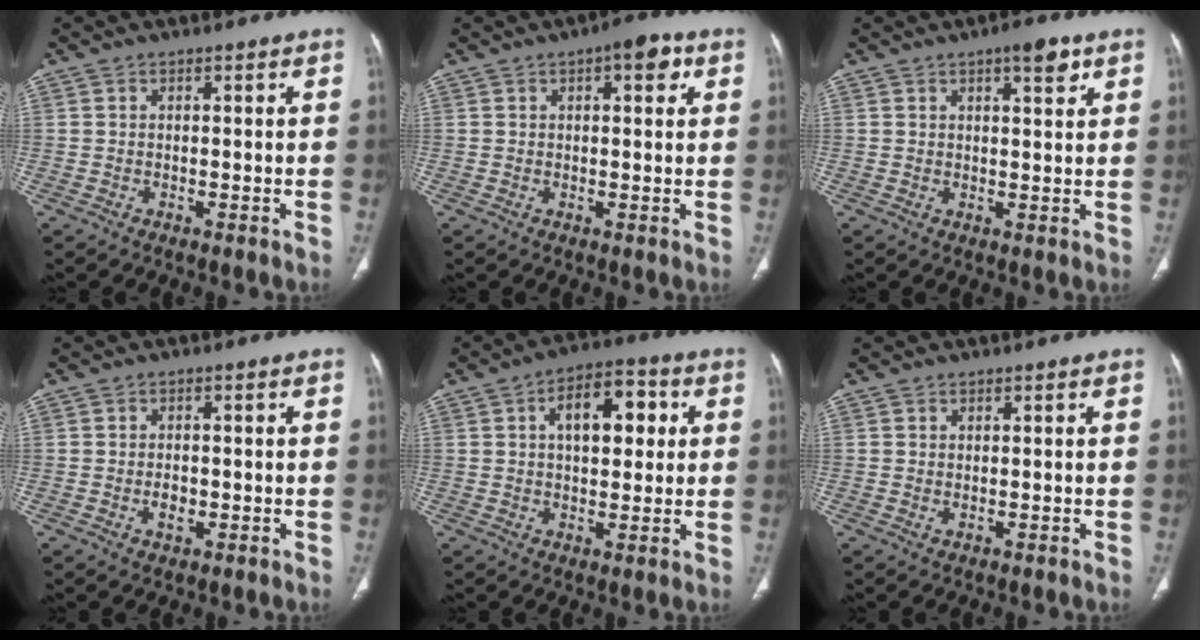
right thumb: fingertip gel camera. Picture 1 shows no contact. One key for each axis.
{"total": 5.3, "fx": 2.2, "fy": 2.3, "fz": 4.3, "tx": -0.039, "ty": 0.004, "tz": 0.021}
{"total": 4.7, "fx": 2.6, "fy": 1.5, "fz": 3.5, "tx": -0.039, "ty": -0.011, "tz": 0.034}
{"total": 2.7, "fx": -0.5, "fy": 1.7, "fz": 2.0, "tx": -0.031, "ty": 0.001, "tz": -0.008}
{"total": 11.3, "fx": 2.8, "fy": 6.2, "fz": 9.0, "tx": -0.103, "ty": 0.015, "tz": 0.038}
{"total": 0.6, "fx": 0.2, "fy": 0.3, "fz": 0.4, "tx": -0.008, "ty": -0.001, "tz": 0.004}